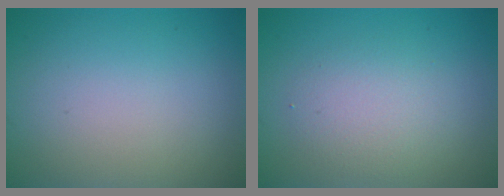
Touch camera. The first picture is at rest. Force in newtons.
{"total": 2.9, "press": 2.9, "slide": 0.2}